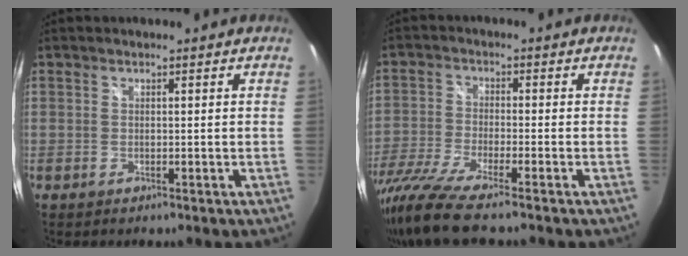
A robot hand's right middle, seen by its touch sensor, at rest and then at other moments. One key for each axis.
{"total": 11.7, "fx": -9.3, "fy": 0.4, "fz": 7.0, "tx": -0.158, "ty": -0.044, "tz": -0.176}